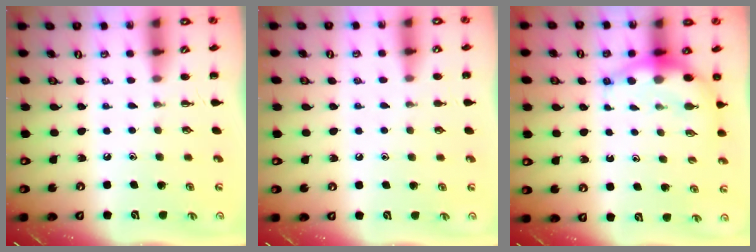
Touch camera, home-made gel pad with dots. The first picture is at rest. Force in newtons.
{"total": 4.3, "press": 4.0, "slide": 1.6}
{"total": 7.4, "press": 7.2, "slide": 1.8}